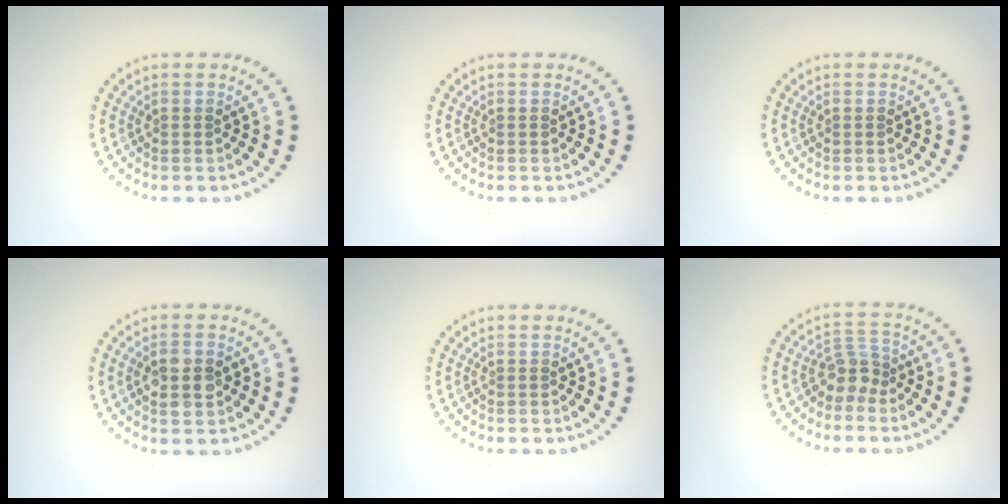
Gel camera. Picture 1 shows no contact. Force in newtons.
{"total": 0.0}
{"total": 0.0}
{"total": 2.8, "press": 2.8, "slide": 0.2}
{"total": 0.0}
{"total": 2.5, "press": 1.8, "slide": 1.7}